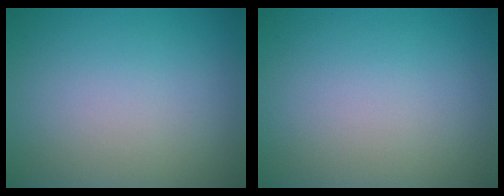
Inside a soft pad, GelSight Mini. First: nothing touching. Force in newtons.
{"total": 0.0}